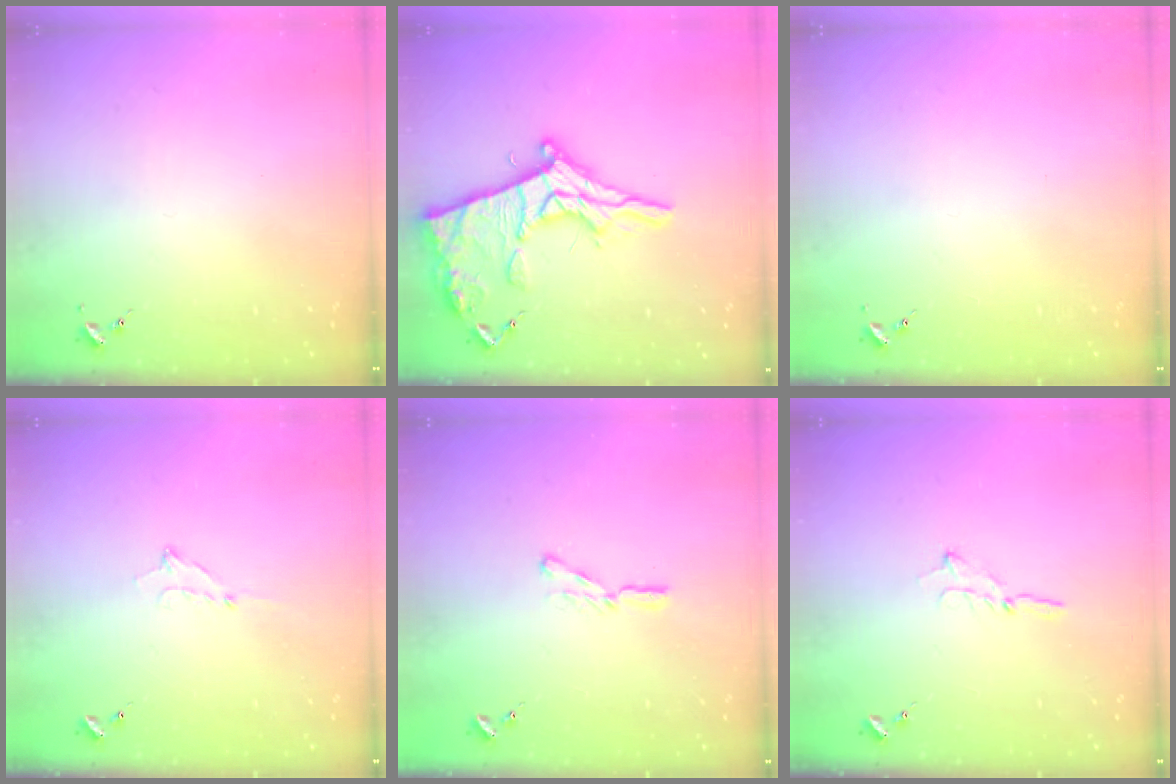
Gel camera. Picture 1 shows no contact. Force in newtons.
{"total": 21.2, "press": 21.2, "slide": 1.8}
{"total": 0.0}
{"total": 5.2, "press": 5.2, "slide": 0.3}
{"total": 4.7, "press": 4.7, "slide": 0.3}
{"total": 2.0, "press": 2.0, "slide": 0.2}